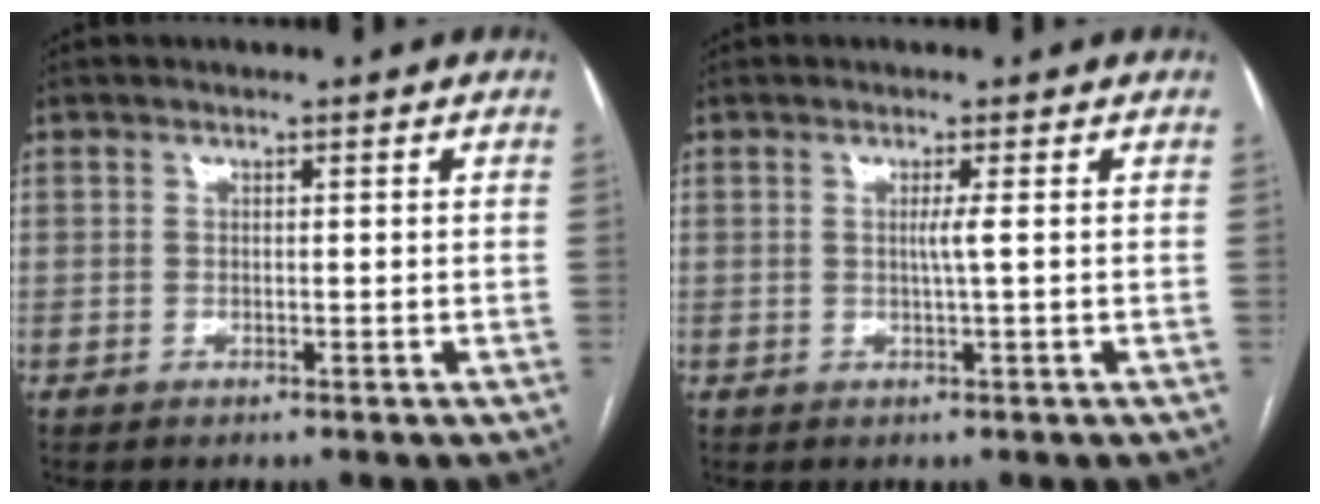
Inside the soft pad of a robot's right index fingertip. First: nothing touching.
{"total": 1.6, "force": [0.1, -0.6, 1.4], "torque": [-0.029, -0.001, 0.001]}